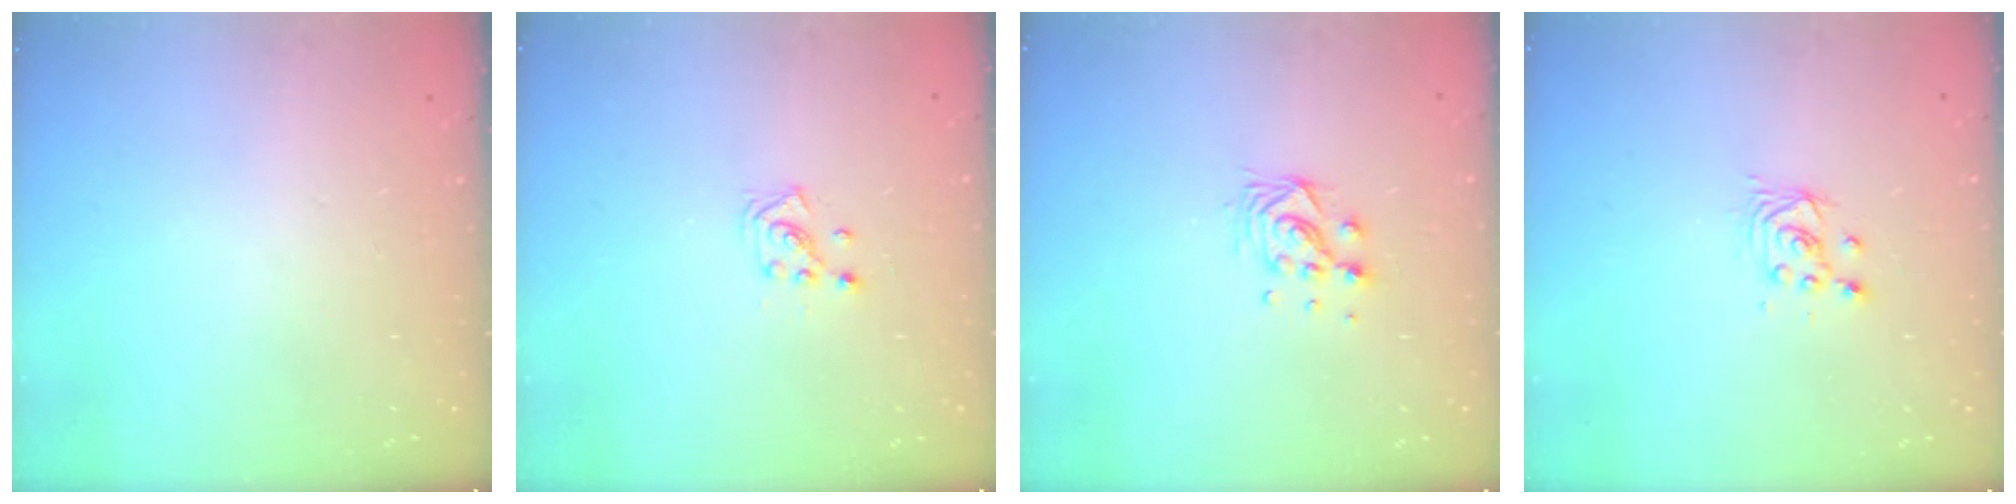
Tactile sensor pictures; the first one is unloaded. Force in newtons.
{"total": 2.0, "press": 1.9, "slide": 0.8}
{"total": 7.0, "press": 7.0, "slide": 0.4}
{"total": 2.5, "press": 2.5, "slide": 0.1}